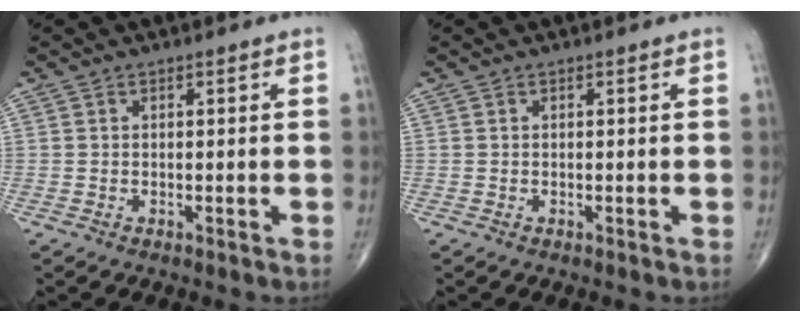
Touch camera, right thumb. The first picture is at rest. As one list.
[{"total": 0.0}]